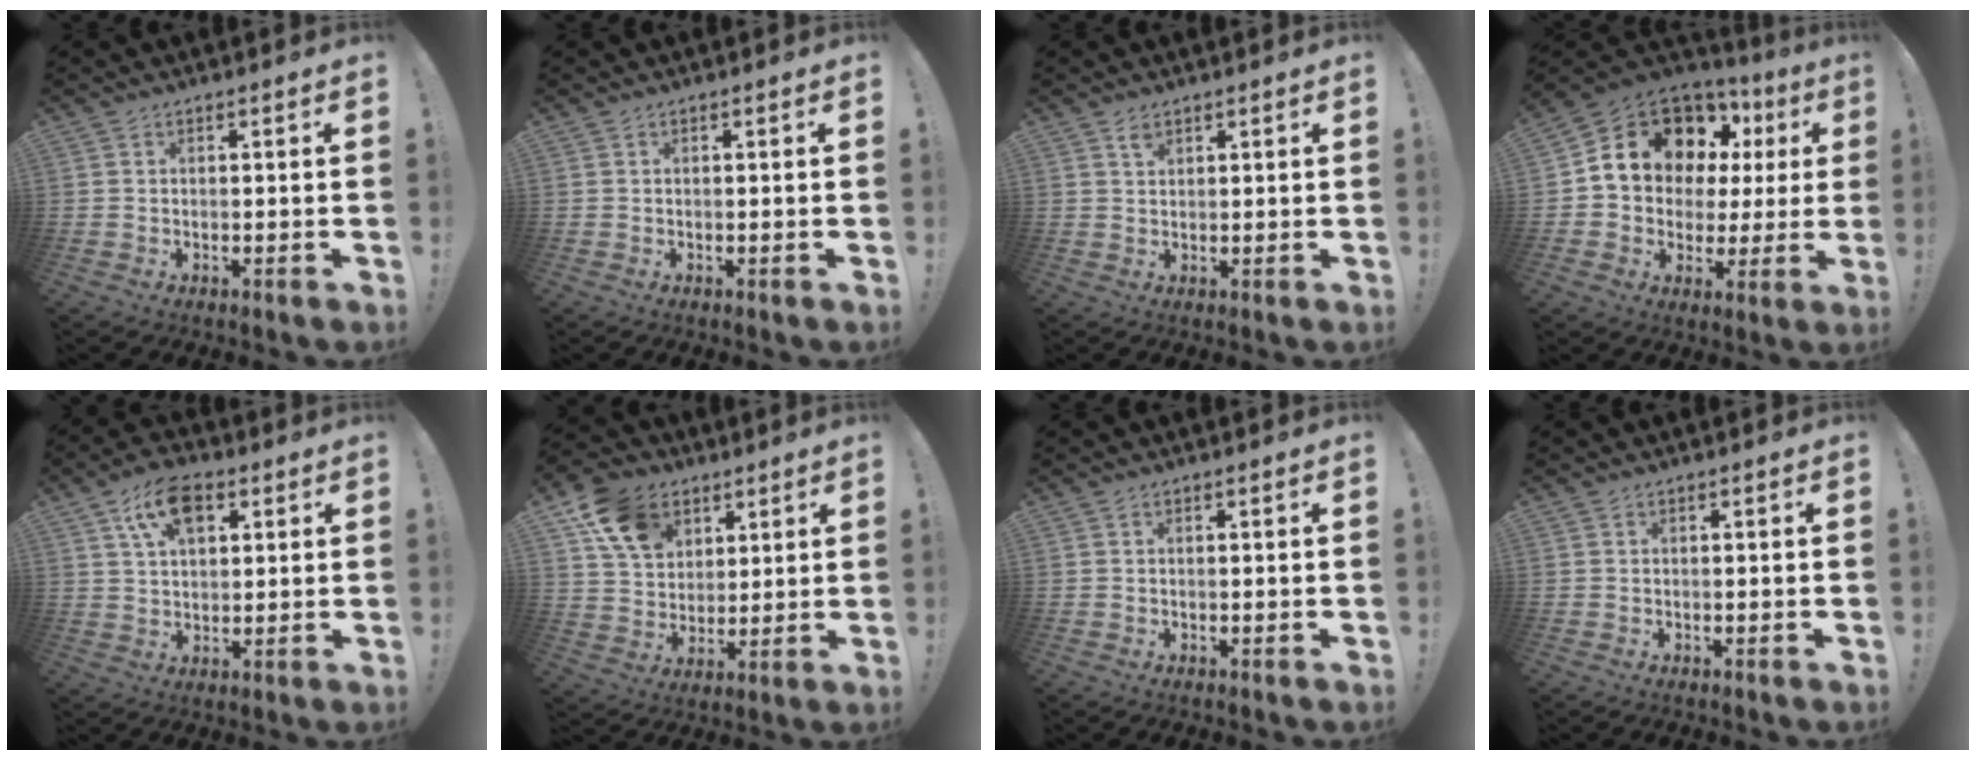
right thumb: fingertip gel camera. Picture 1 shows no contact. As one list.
[{"total": 0.0}, {"total": 1.9, "force": [1.5, 1.0, 0.8], "torque": [-0.008, -0.007, 0.026]}, {"total": 13.0, "force": [7.0, 9.3, 5.9], "torque": [-0.104, -0.049, 0.140]}, {"total": 11.7, "force": [5.3, 6.9, 7.8], "torque": [-0.130, 0.001, 0.099]}, {"total": 14.4, "force": [7.5, 10.5, 6.4], "torque": [-0.105, -0.030, 0.148]}, {"total": 0.0}, {"total": 0.0}]